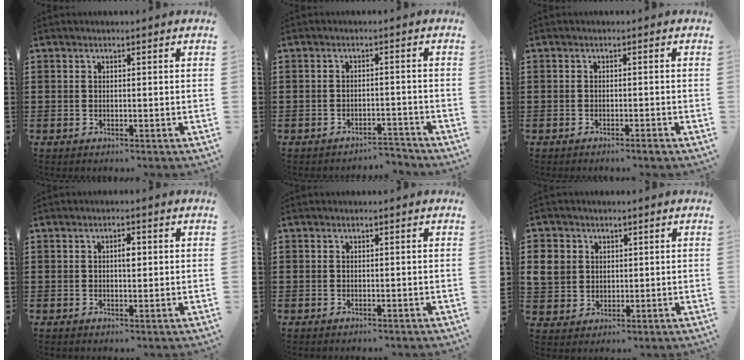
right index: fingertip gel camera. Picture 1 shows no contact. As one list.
[{"total": 2.8, "force": [-2.8, 0.0, 0.4], "torque": [-0.012, 0.001, -0.058]}, {"total": 0.9, "force": [-0.7, -0.2, 0.6], "torque": [-0.011, -0.003, -0.014]}, {"total": 1.9, "force": [0.2, 0.7, 1.8], "torque": [-0.027, 0.001, 0.000]}, {"total": 0.0}, {"total": 5.1, "force": [1.3, 4.6, 1.8], "torque": [-0.067, 0.009, 0.021]}]